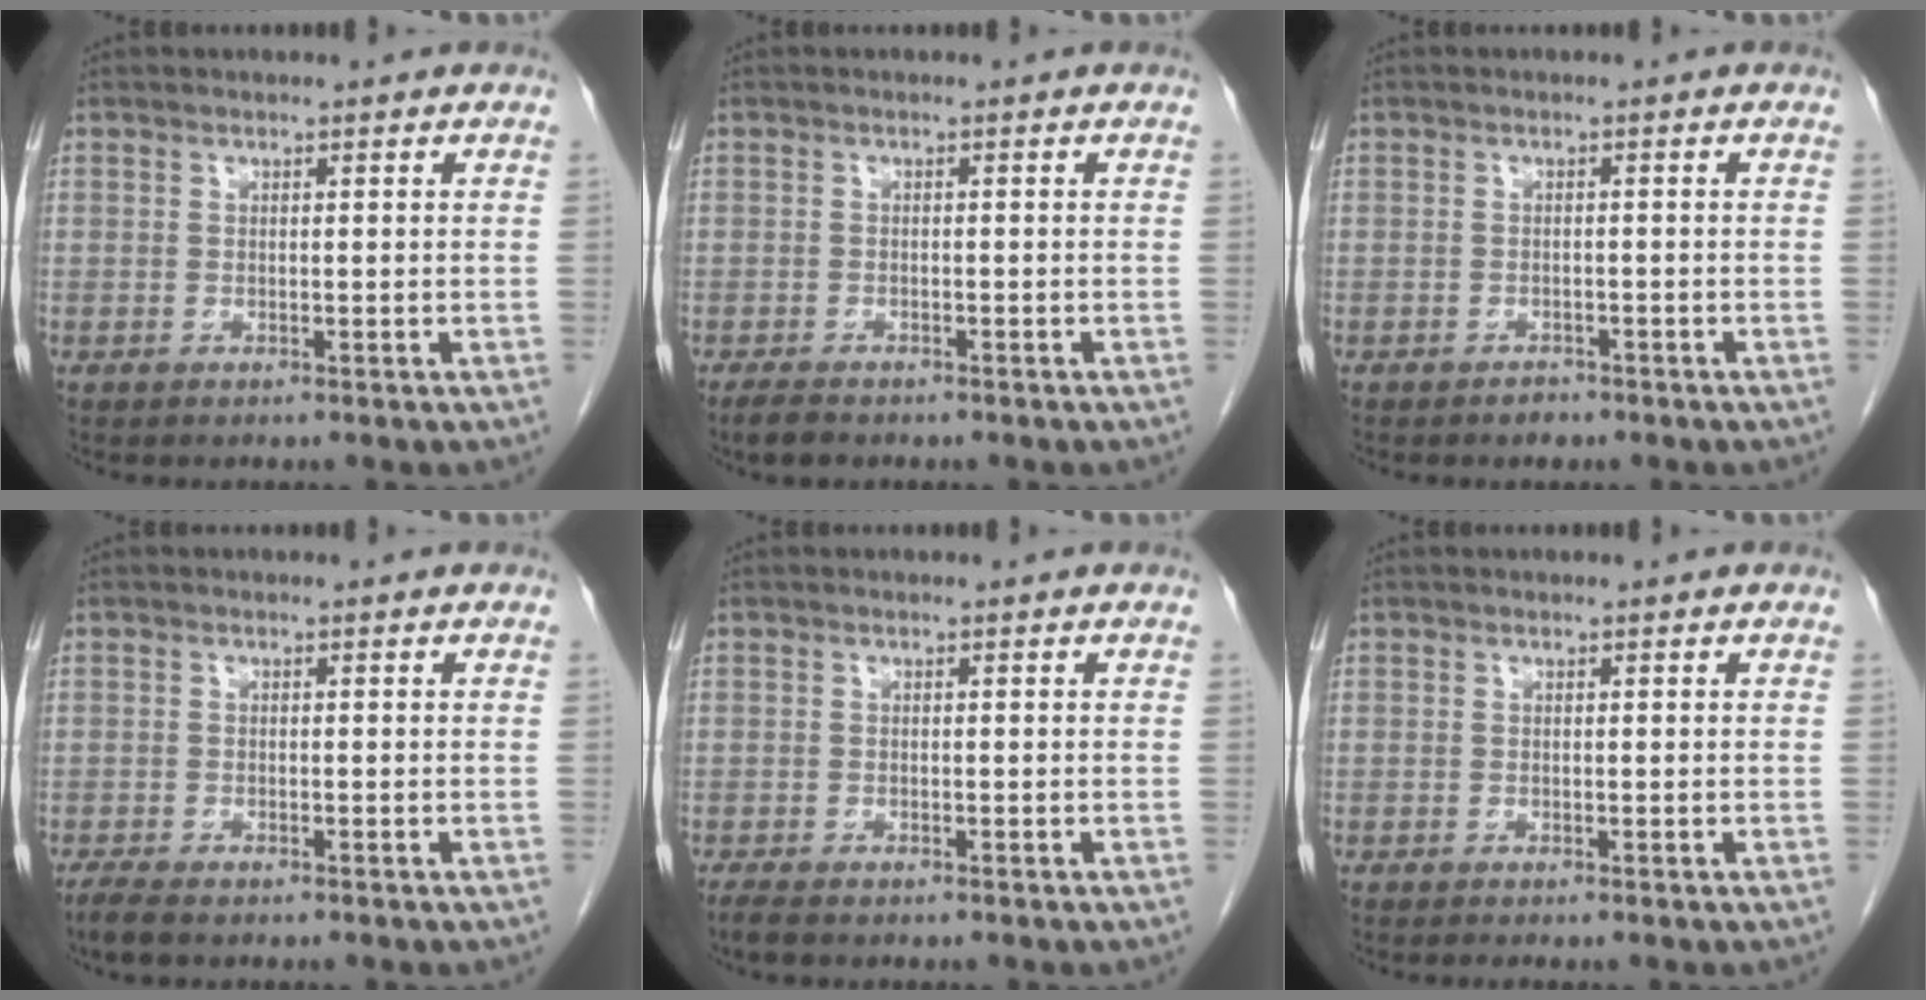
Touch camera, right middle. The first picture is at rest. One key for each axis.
{"total": 2.7, "fx": -2.2, "fy": 0.9, "fz": 1.4, "tx": -0.031, "ty": -0.006, "tz": -0.033}
{"total": 1.2, "fx": -1.0, "fy": 0.6, "fz": 0.3, "tx": -0.009, "ty": 0.001, "tz": -0.014}
{"total": 3.0, "fx": -2.3, "fy": 0.8, "fz": 1.7, "tx": -0.040, "ty": -0.010, "tz": -0.036}
{"total": 2.3, "fx": -1.8, "fy": 0.6, "fz": 1.3, "tx": -0.031, "ty": -0.008, "tz": -0.027}
{"total": 0.7, "fx": -0.6, "fy": 0.0, "fz": 0.4, "tx": -0.008, "ty": -0.003, "tz": -0.007}